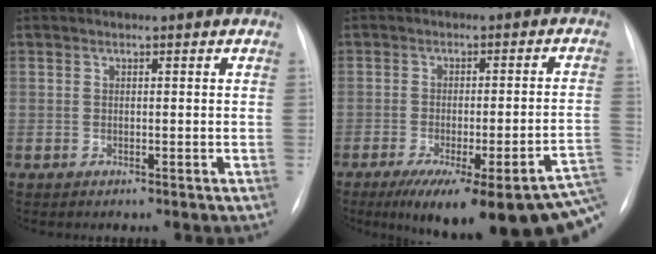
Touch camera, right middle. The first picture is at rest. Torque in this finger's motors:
{"motor_torque": [1.14, -0.99, 0.61, 0.13]}